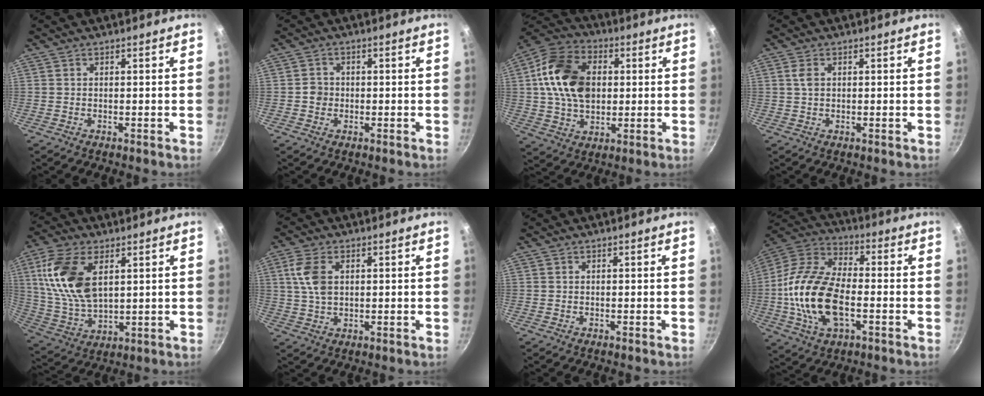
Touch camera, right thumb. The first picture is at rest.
{"total": 2.4, "force": [-0.5, 2.2, 0.8], "torque": [0.000, 0.009, -0.011]}
{"total": 17.4, "force": [2.4, 12.3, 12.0], "torque": [-0.193, 0.012, 0.032]}
{"total": 2.2, "force": [0.6, 1.4, 1.6], "torque": [-0.033, 0.003, 0.009]}
{"total": 15.8, "force": [5.0, 8.7, 12.2], "torque": [-0.228, -0.012, 0.107]}
{"total": 7.0, "force": [1.7, 4.2, 5.4], "torque": [-0.107, 0.002, 0.032]}
{"total": 0.0}
{"total": 19.5, "force": [-3.2, 10.6, 16.0], "torque": [-0.305, 0.032, -0.072]}